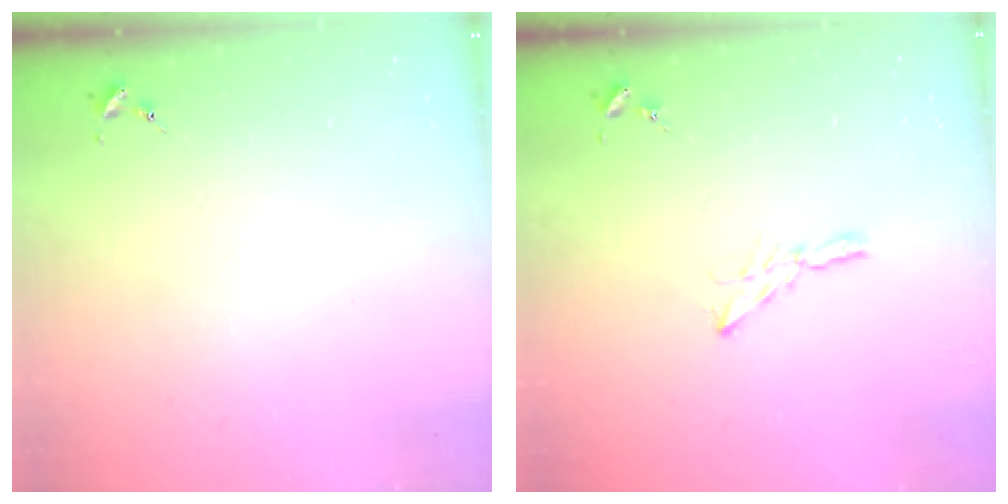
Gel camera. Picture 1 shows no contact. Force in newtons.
{"total": 4.8, "press": 4.8, "slide": 0.5}